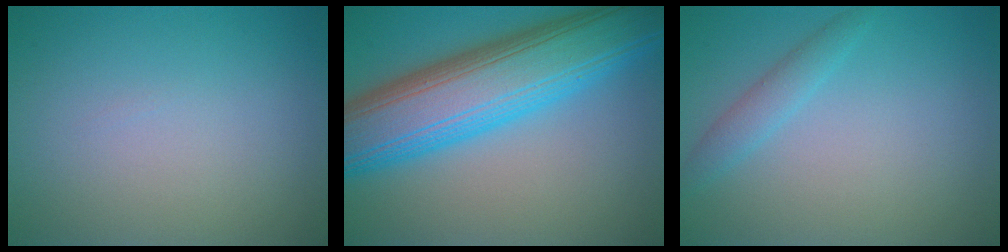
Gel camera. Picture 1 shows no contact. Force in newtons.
{"total": 12.2, "press": 12.2, "slide": 0.3}
{"total": 1.8, "press": 1.8, "slide": 0.1}